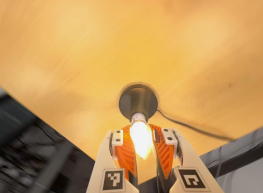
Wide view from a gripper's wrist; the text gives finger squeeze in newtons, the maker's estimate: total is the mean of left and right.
{"total": 31.7, "left": 35.6, "right": 27.9}